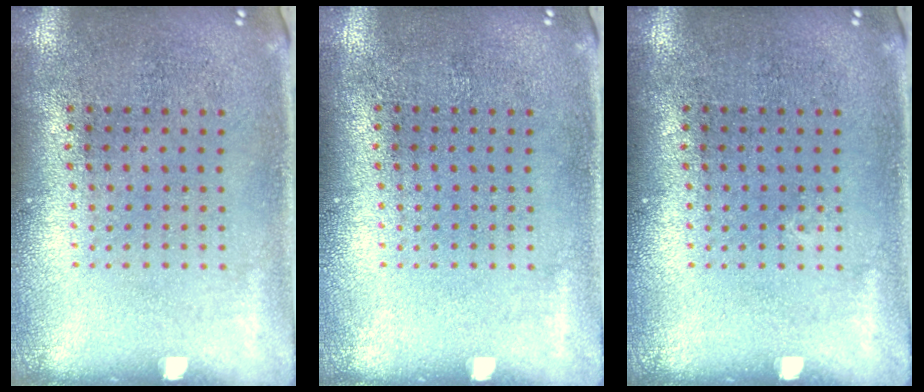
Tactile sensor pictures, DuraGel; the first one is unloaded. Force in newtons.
{"total": 0.0}
{"total": 0.0}